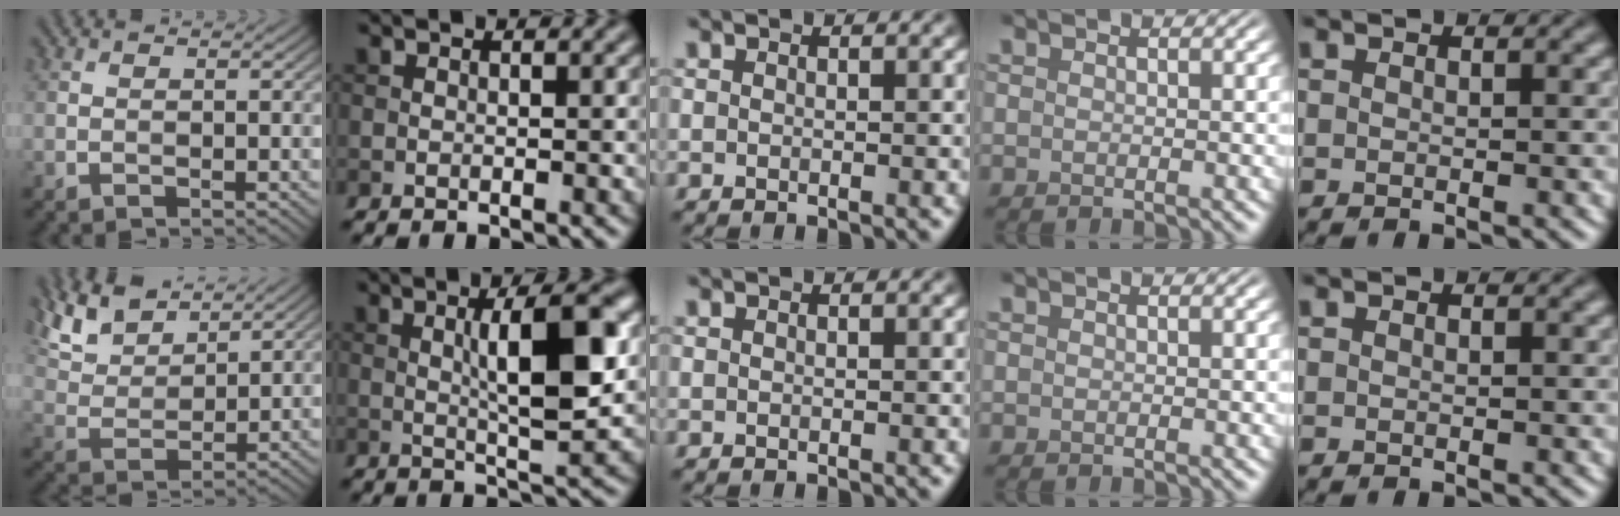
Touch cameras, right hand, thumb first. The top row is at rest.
{"thumb": {"total": 8.4, "force": [6.4, 3.2, 4.3], "torque": [-0.114, 0.013, 0.131]}, "index": {"total": 7.3, "force": [1.0, 1.6, 7.0], "torque": [-0.105, 0.006, 0.016]}}